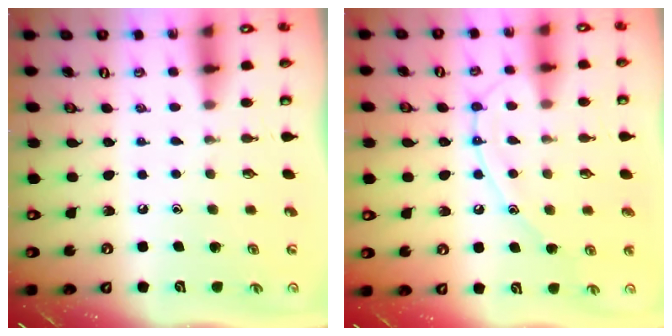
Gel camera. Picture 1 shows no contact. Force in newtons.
{"total": 12.0, "press": 11.9, "slide": 1.1}